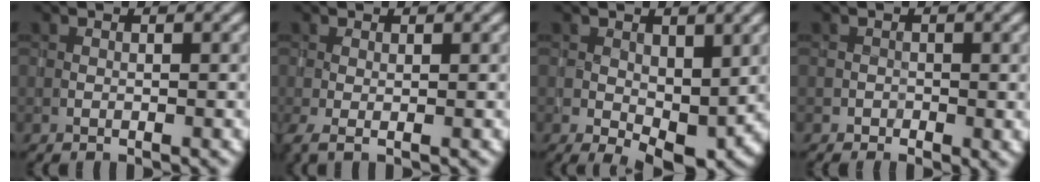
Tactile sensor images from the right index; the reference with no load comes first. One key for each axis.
{"total": 1.3, "fx": -0.3, "fy": 0.3, "fz": 1.2, "tx": -0.034, "ty": -0.003, "tz": -0.006}
{"total": 4.8, "fx": -0.2, "fy": 2.9, "fz": 3.8, "tx": -0.056, "ty": -0.010, "tz": 0.000}
{"total": 1.0, "fx": -0.4, "fy": 0.9, "fz": 0.3, "tx": 0.001, "ty": -0.005, "tz": -0.009}